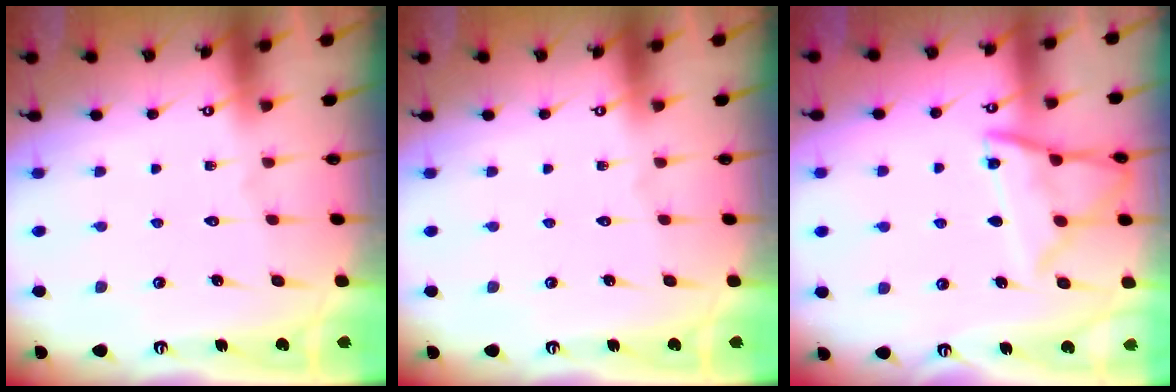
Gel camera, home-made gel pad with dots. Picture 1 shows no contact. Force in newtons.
{"total": 0.0}
{"total": 12.6, "press": 12.6, "slide": 1.1}